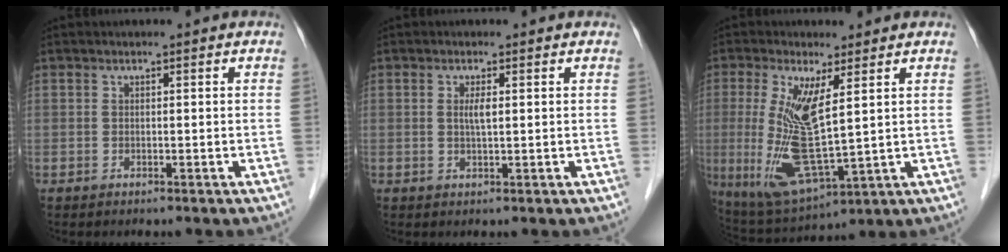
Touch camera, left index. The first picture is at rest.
{"total": 1.7, "force": [0.4, 0.3, 1.6], "torque": [-0.035, 0.000, 0.005]}
{"total": 11.3, "force": [1.5, 2.3, 11.0], "torque": [-0.234, -0.020, 0.039]}